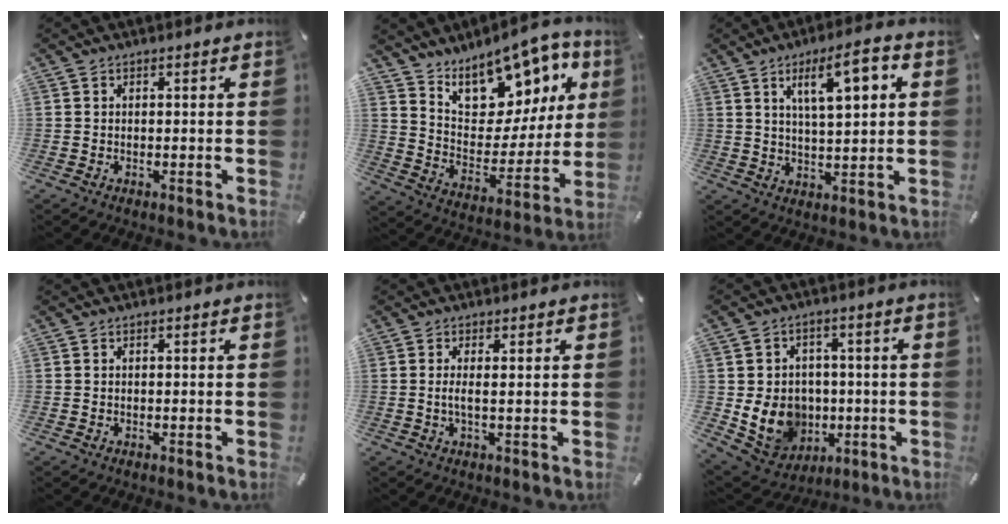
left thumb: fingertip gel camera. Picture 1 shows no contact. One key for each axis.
{"total": 16.0, "fx": 11.8, "fy": 8.6, "fz": 6.5, "tx": -0.083, "ty": -0.103, "tz": 0.206}
{"total": 10.7, "fx": 4.5, "fy": 3.4, "fz": 9.1, "tx": -0.142, "ty": -0.007, "tz": 0.069}
{"total": 0.0}
{"total": 2.6, "fx": 0.2, "fy": 0.2, "fz": 2.6, "tx": -0.049, "ty": -0.007, "tz": 0.002}
{"total": 12.1, "fx": -1.5, "fy": 10.9, "fz": 5.0, "tx": -0.117, "ty": 0.002, "tz": -0.016}